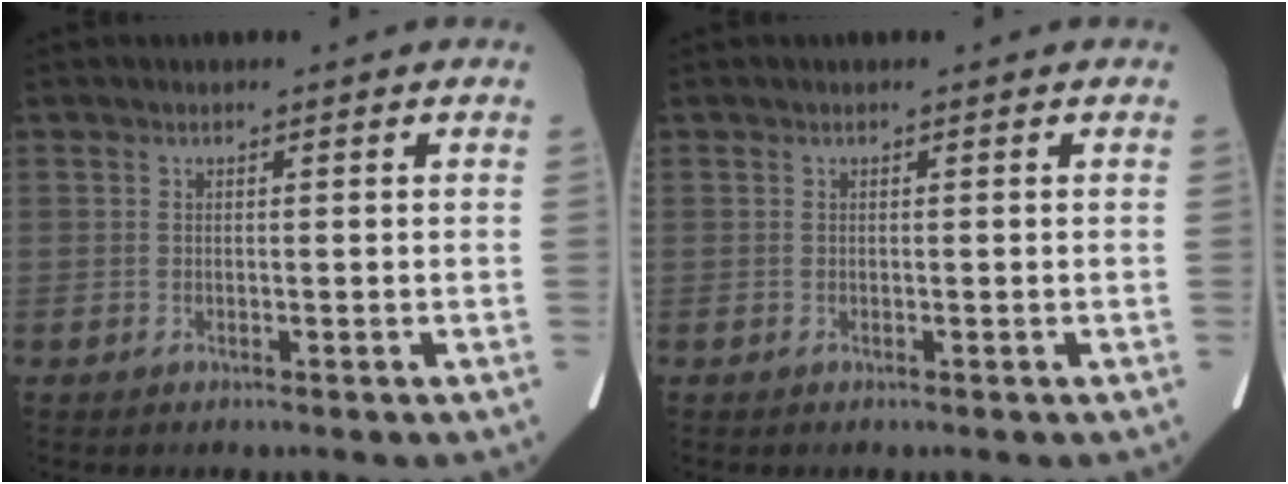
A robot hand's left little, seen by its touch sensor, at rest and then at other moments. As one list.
[{"total": 0.0}]